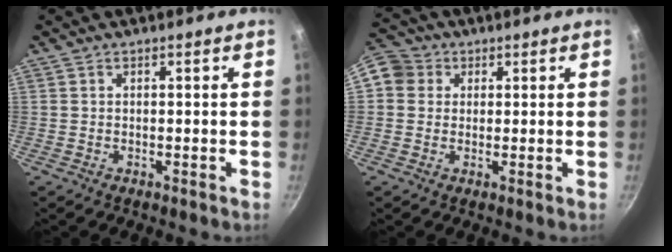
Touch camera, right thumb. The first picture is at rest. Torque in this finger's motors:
{"motor_torque": [1.28, 1.66, 0.31, -0.17, 0.18]}